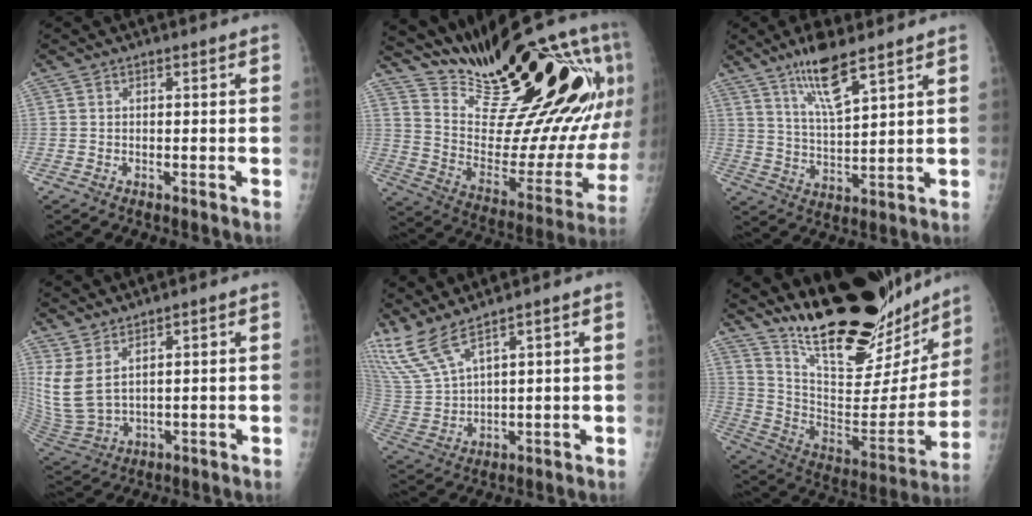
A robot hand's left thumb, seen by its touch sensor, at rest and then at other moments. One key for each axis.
{"total": 31.3, "fx": 18.3, "fy": 8.0, "fz": 24.0, "tx": -0.320, "ty": -0.073, "tz": 0.303}
{"total": 10.2, "fx": 6.7, "fy": 2.1, "fz": 7.3, "tx": -0.133, "ty": -0.038, "tz": 0.130}
{"total": 9.4, "fx": 4.1, "fy": 5.1, "fz": 6.7, "tx": -0.151, "ty": -0.024, "tz": 0.104}
{"total": 8.7, "fx": 7.2, "fy": 1.4, "fz": 4.7, "tx": -0.117, "ty": -0.030, "tz": 0.172}
{"total": 29.2, "fx": 23.7, "fy": 8.8, "fz": 14.6, "tx": -0.195, "ty": -0.123, "tz": 0.362}